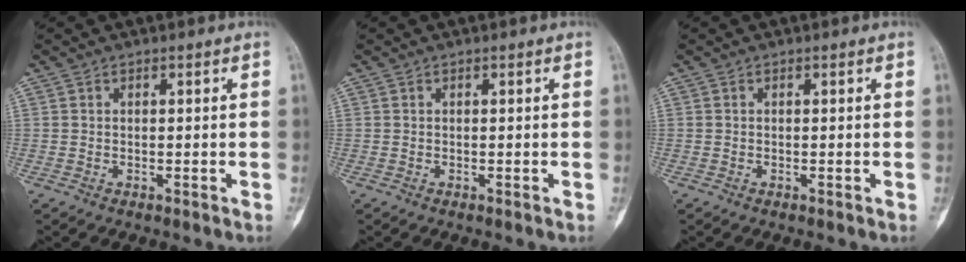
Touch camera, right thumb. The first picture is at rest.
{"total": 0.0}
{"total": 0.0}